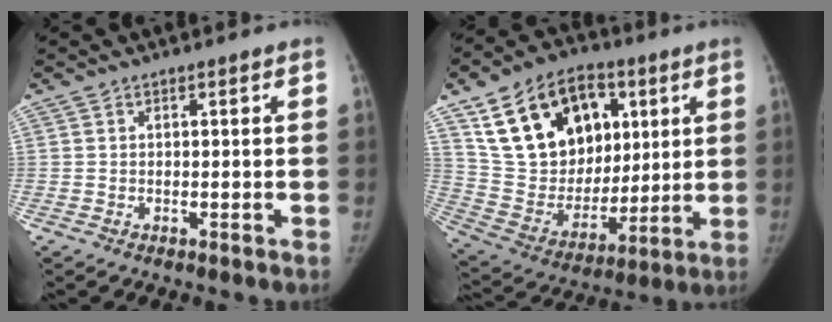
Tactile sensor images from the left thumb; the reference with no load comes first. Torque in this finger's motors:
{"motor_torque": [0.36, 0.46, 1.93, -0.83, 0.50]}